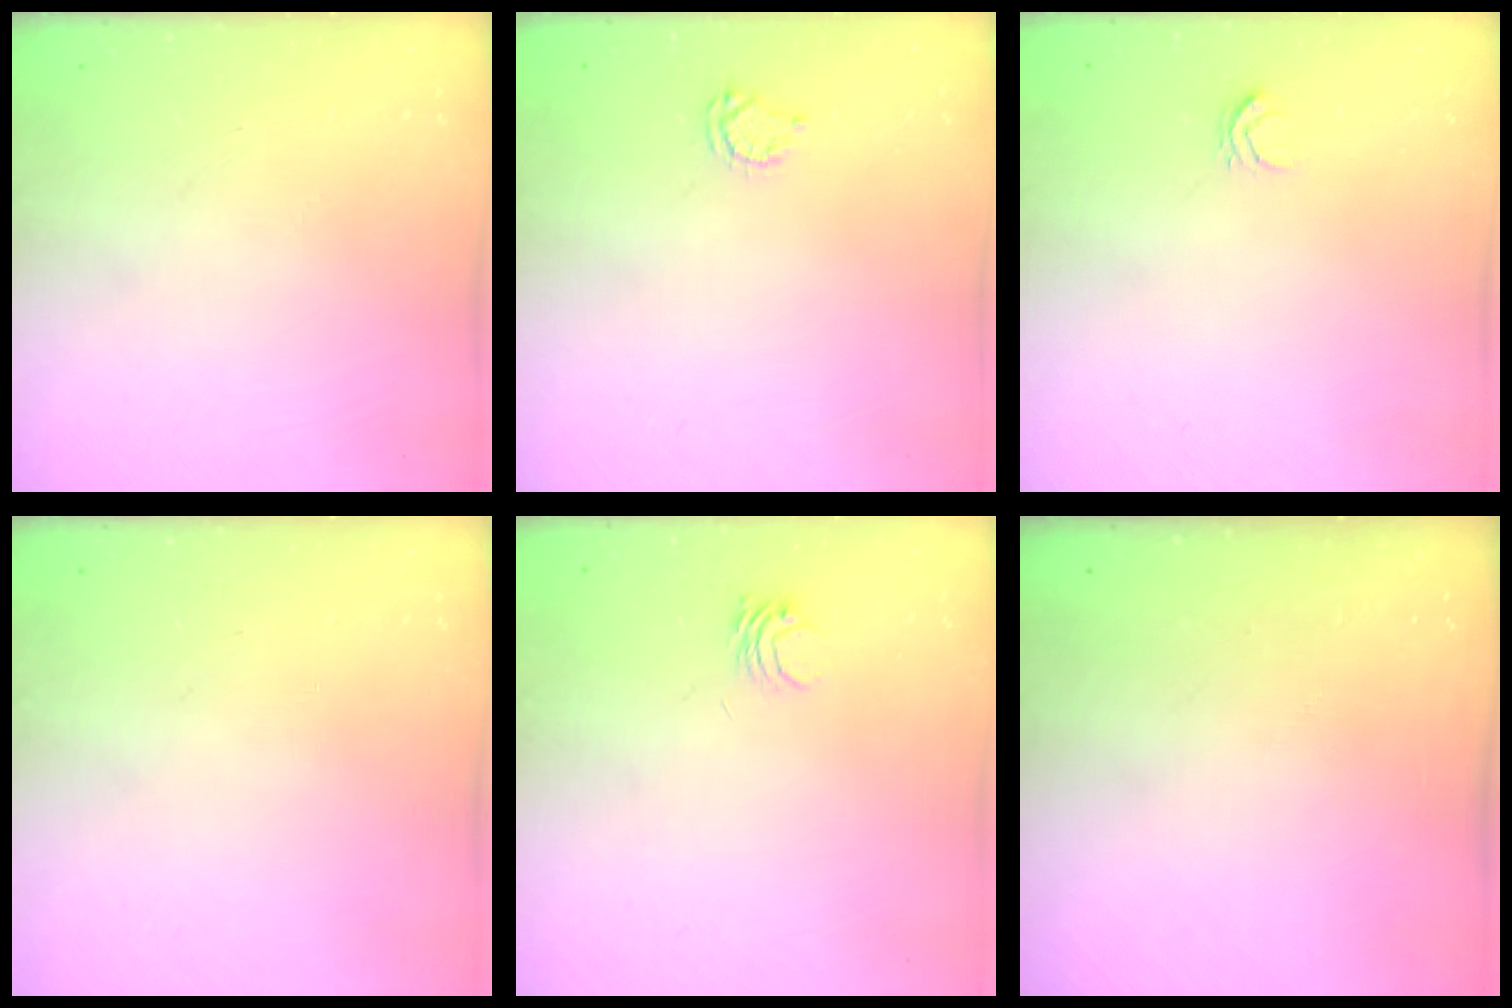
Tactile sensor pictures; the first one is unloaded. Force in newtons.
{"total": 3.4, "press": 3.3, "slide": 0.5}
{"total": 2.6, "press": 2.6, "slide": 0.2}
{"total": 0.0}
{"total": 3.3, "press": 3.3, "slide": 0.0}
{"total": 0.0}